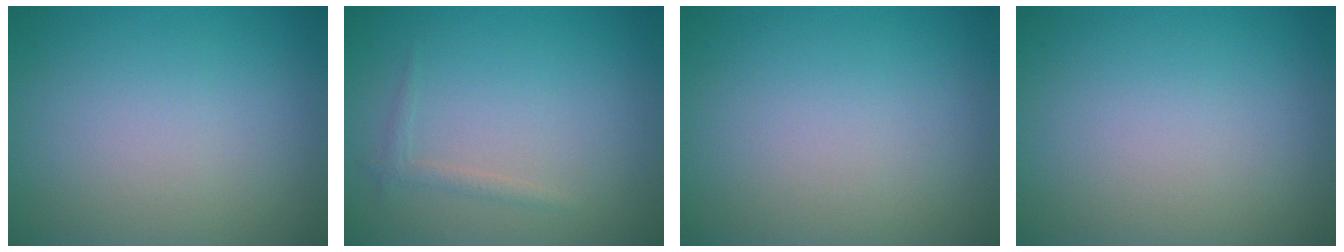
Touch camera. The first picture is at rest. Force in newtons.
{"total": 1.0, "press": 1.0, "slide": 0.0}
{"total": 0.0}
{"total": 0.0}